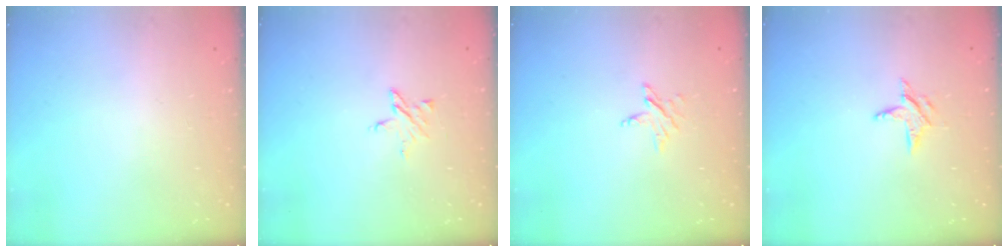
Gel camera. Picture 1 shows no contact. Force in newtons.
{"total": 3.1, "press": 3.0, "slide": 0.3}
{"total": 3.7, "press": 3.6, "slide": 0.4}
{"total": 5.9, "press": 5.9, "slide": 0.6}